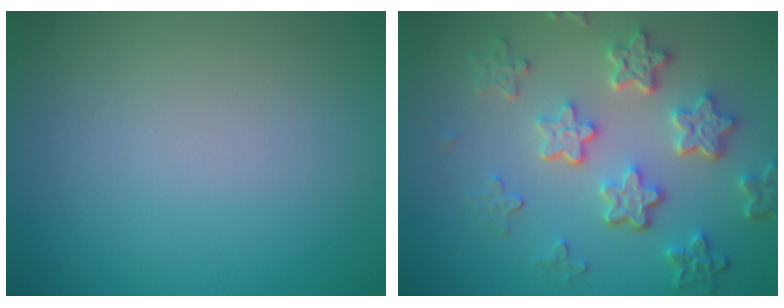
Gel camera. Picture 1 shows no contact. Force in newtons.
{"total": 5.7, "press": 4.3, "slide": 3.7}